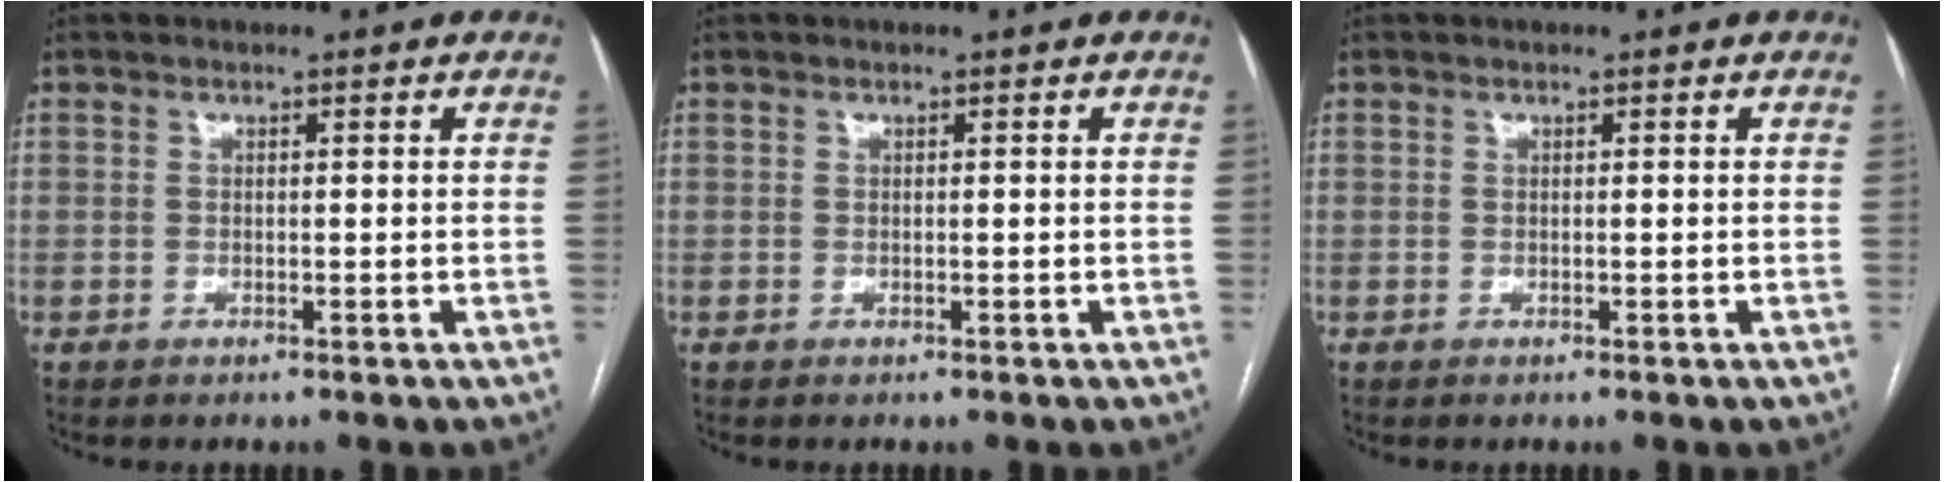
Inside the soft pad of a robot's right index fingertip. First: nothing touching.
{"total": 0.0}
{"total": 0.0}